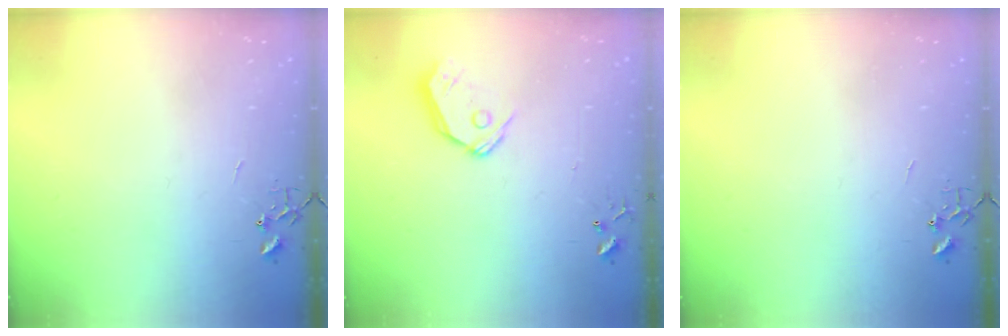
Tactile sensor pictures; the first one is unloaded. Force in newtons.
{"total": 9.3, "press": 9.2, "slide": 1.2}
{"total": 0.0}